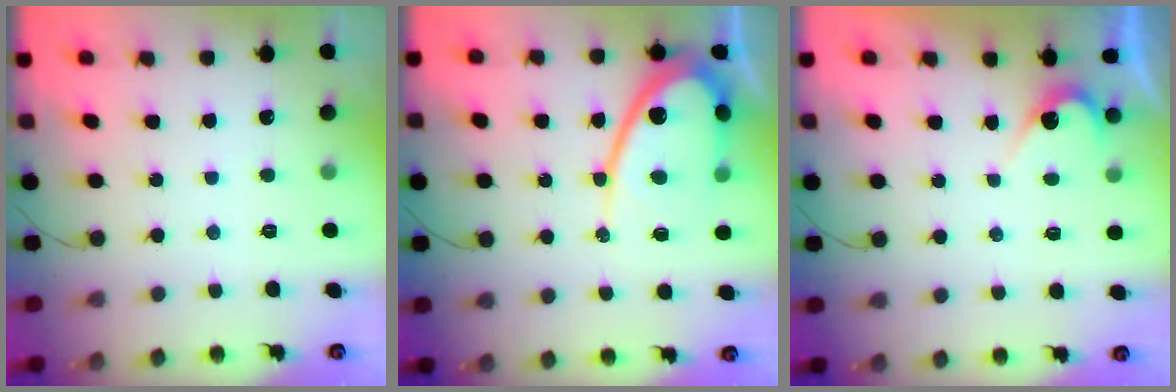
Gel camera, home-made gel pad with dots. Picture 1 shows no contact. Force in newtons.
{"total": 14.9, "press": 14.8, "slide": 1.2}
{"total": 3.8, "press": 3.8, "slide": 0.3}